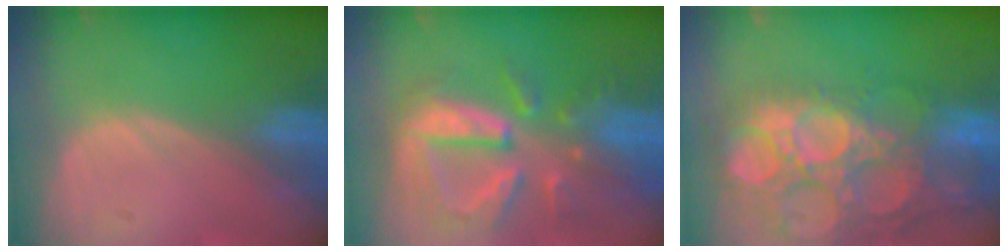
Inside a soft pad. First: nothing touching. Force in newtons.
{"total": 10.6, "press": 9.3, "slide": 5.0}
{"total": 15.7, "press": 12.9, "slide": 8.9}